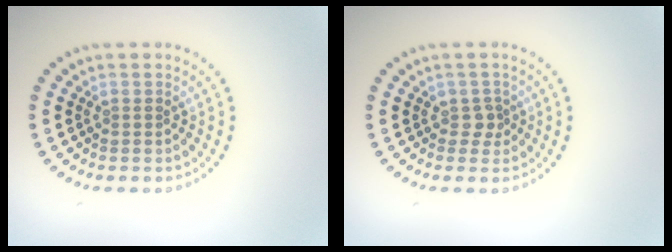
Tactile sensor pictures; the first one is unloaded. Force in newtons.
{"total": 1.3, "press": 1.0, "slide": 0.8}